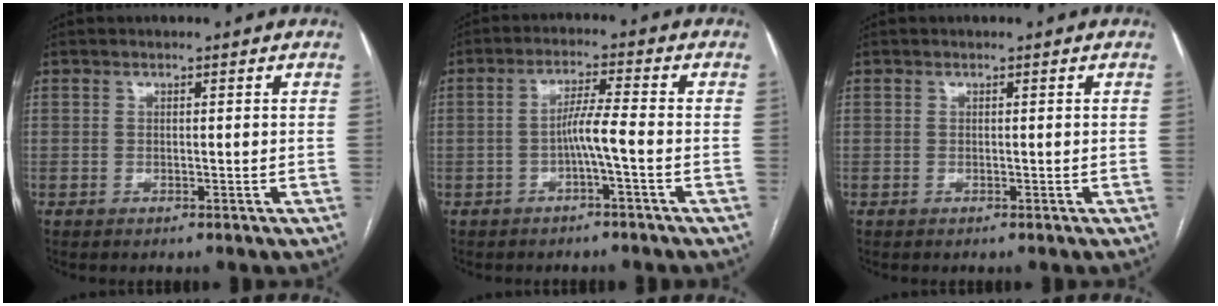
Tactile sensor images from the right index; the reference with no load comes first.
{"total": 2.7, "force": [-1.0, -0.1, 2.5], "torque": [-0.042, 0.005, -0.019]}
{"total": 0.0}